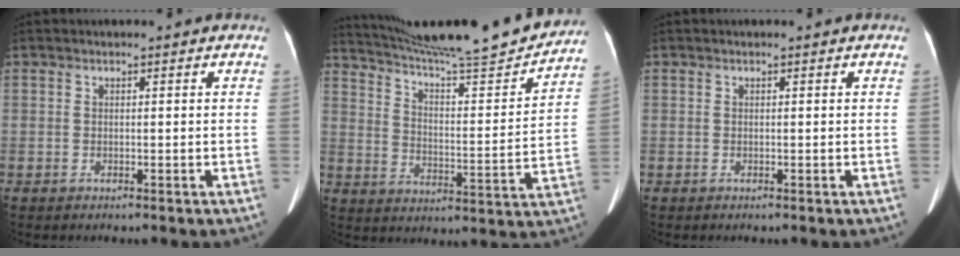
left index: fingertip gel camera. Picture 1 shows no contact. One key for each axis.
{"total": 22.8, "fx": 21.0, "fy": 0.3, "fz": 8.9, "tx": -0.149, "ty": -0.045, "tz": 0.298}
{"total": 0.0}